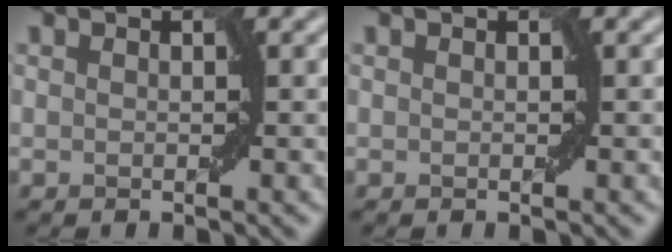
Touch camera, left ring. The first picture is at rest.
{"total": 0.0}